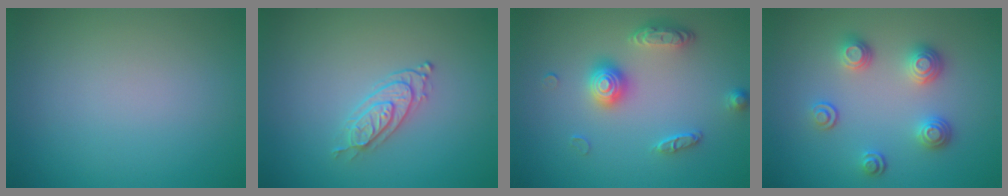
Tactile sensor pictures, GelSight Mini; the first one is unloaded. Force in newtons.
{"total": 2.3, "press": 2.0, "slide": 1.1}
{"total": 3.3, "press": 2.9, "slide": 1.6}
{"total": 3.4, "press": 2.9, "slide": 1.8}